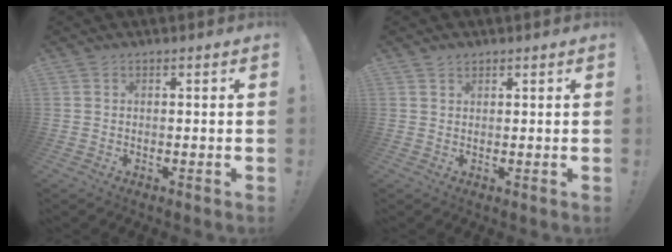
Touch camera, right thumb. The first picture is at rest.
{"total": 1.5, "force": [1.2, 0.8, 0.4], "torque": [-0.006, -0.004, 0.021]}